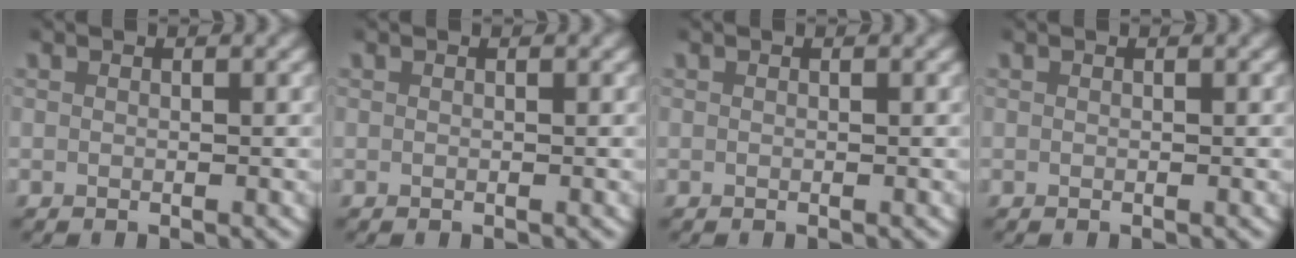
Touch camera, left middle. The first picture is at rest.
{"total": 0.0}
{"total": 0.0}
{"total": 0.0}